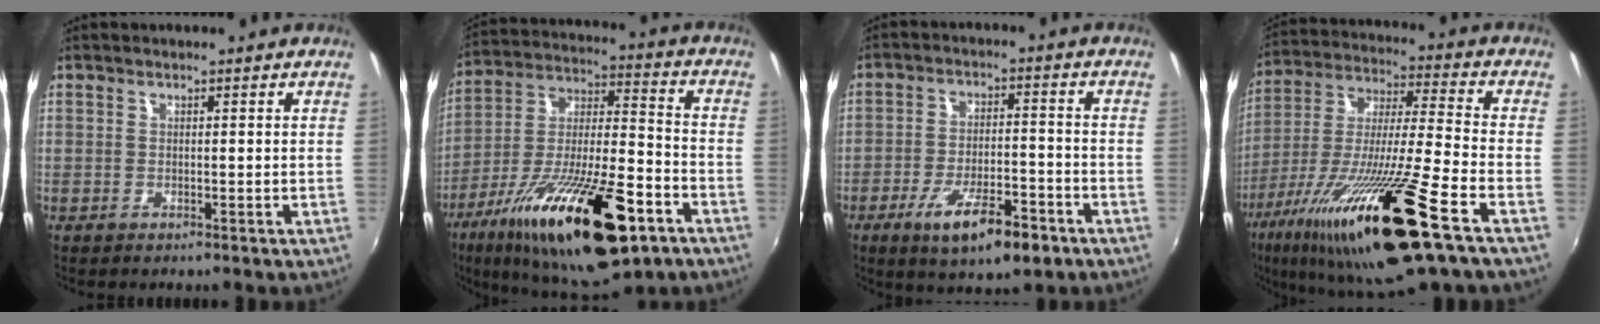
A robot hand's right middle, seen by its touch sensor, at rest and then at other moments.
{"total": 27.1, "force": [-14.1, 8.2, 21.7], "torque": [-0.375, -0.042, -0.229]}
{"total": 11.6, "force": [-6.7, 3.4, 8.9], "torque": [-0.169, -0.015, -0.105]}
{"total": 25.0, "force": [-13.8, 1.1, 20.8], "torque": [-0.391, -0.050, -0.247]}